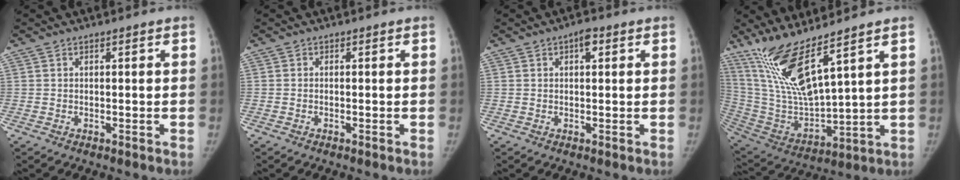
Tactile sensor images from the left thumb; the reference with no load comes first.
{"total": 0.0}
{"total": 2.5, "force": [1.1, 1.2, 1.9], "torque": [-0.022, 0.002, 0.012]}
{"total": 15.6, "force": [10.6, 2.2, 11.3], "torque": [-0.225, -0.065, 0.226]}